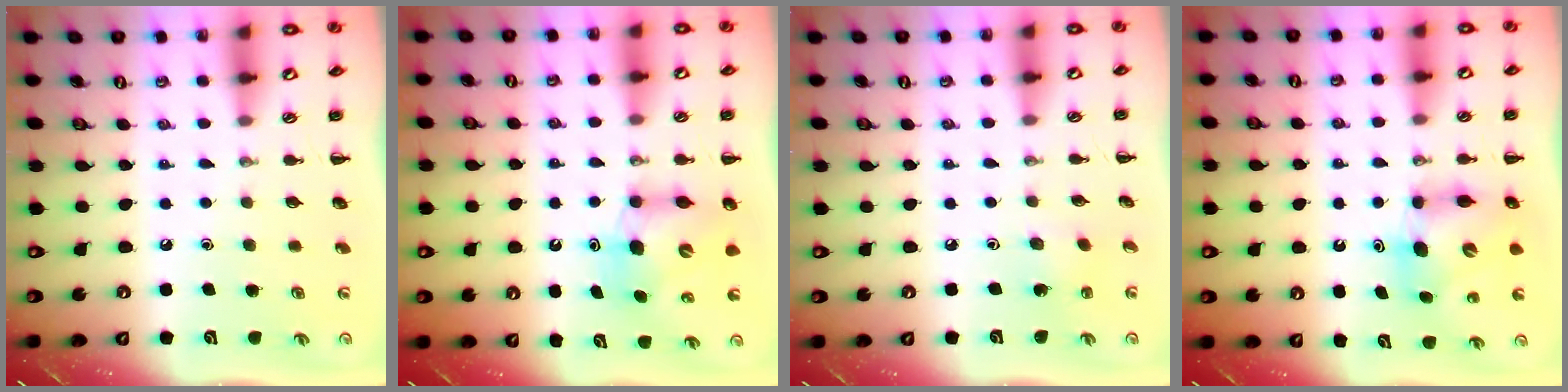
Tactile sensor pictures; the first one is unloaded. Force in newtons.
{"total": 6.7, "press": 6.6, "slide": 1.0}
{"total": 1.8, "press": 1.7, "slide": 0.7}
{"total": 6.8, "press": 6.8, "slide": 0.7}